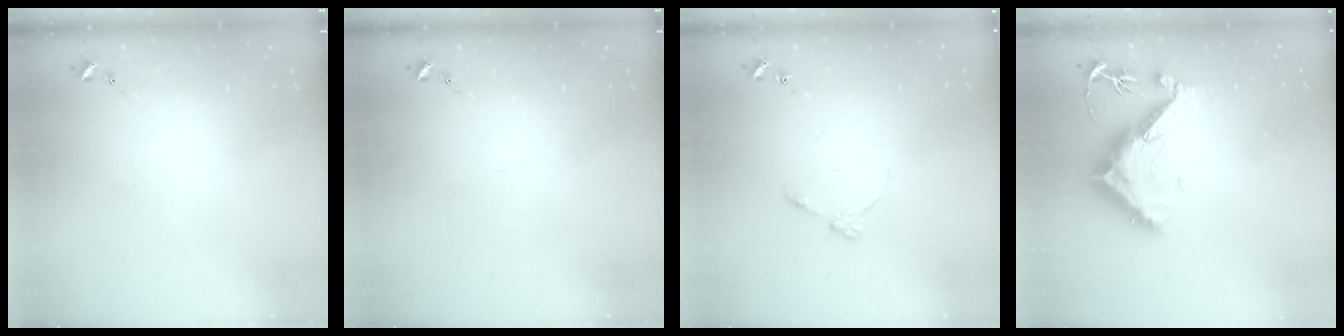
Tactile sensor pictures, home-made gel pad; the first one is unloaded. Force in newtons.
{"total": 0.0}
{"total": 4.9, "press": 4.9, "slide": 0.6}
{"total": 12.9, "press": 12.8, "slide": 0.9}